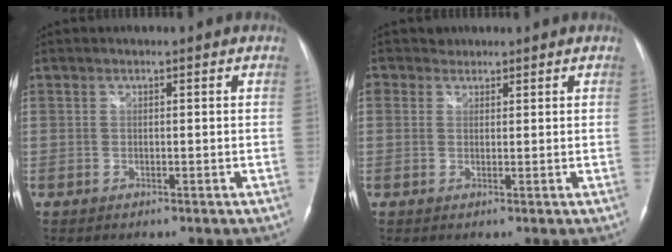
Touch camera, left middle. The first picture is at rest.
{"total": 1.9, "force": [1.2, 1.4, -0.2], "torque": [0.008, 0.011, 0.017]}